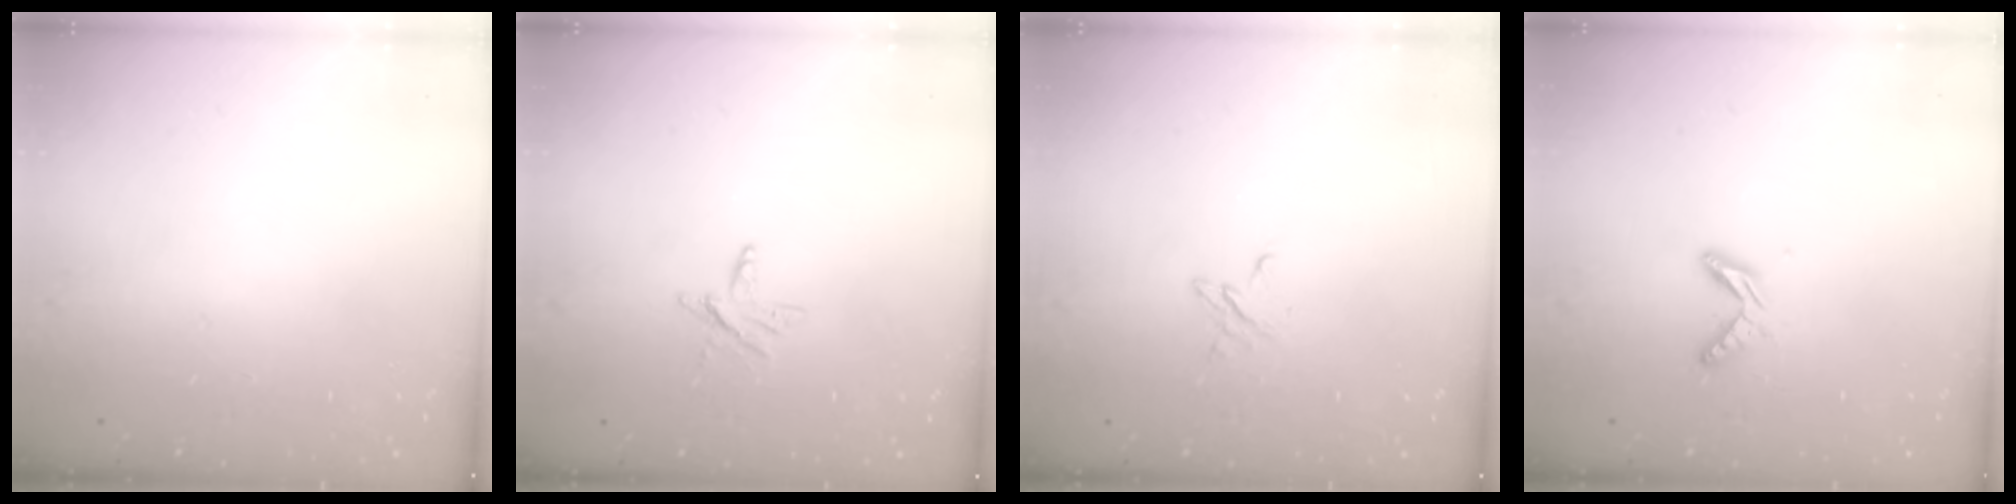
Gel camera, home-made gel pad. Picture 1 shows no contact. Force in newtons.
{"total": 4.6, "press": 4.6, "slide": 0.3}
{"total": 2.7, "press": 2.7, "slide": 0.3}
{"total": 5.0, "press": 5.0, "slide": 0.4}